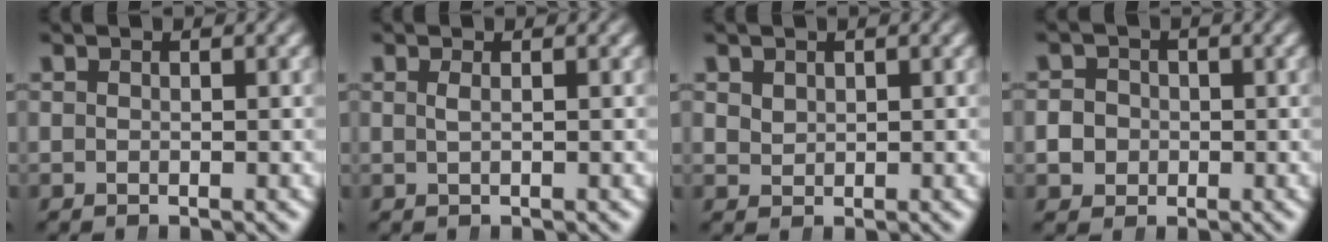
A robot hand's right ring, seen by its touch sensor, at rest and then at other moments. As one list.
[{"total": 0.6, "force": [0.0, -0.2, 0.5], "torque": [-0.015, -0.005, 0.004]}, {"total": 1.0, "force": [0.8, 0.6, 0.0], "torque": [-0.006, -0.007, 0.027]}, {"total": 3.4, "force": [-0.5, 3.3, 0.9], "torque": [-0.024, -0.011, -0.006]}]